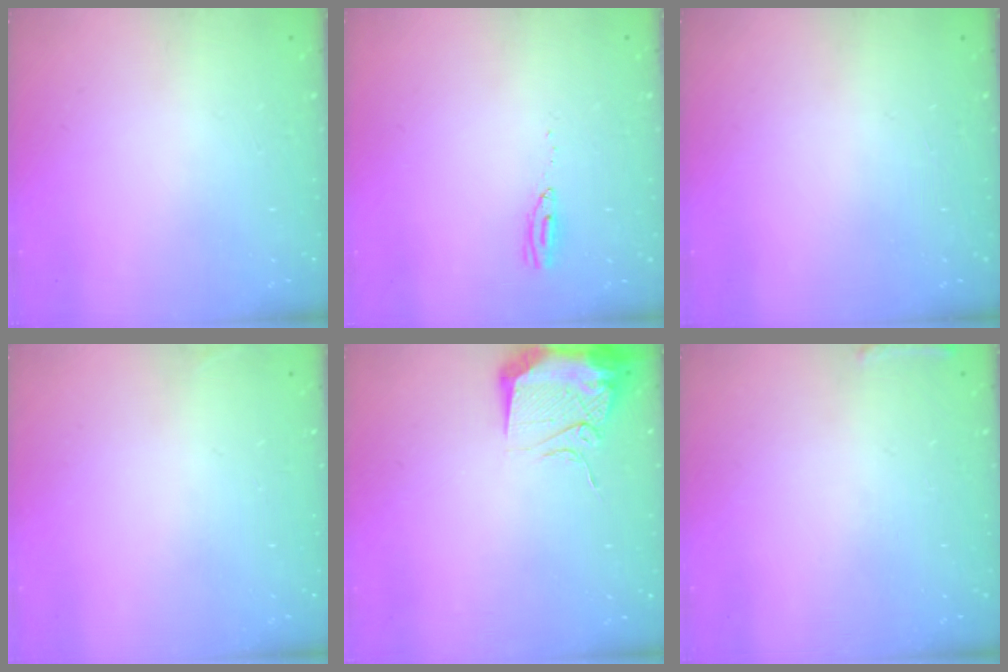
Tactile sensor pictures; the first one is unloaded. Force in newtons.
{"total": 3.6, "press": 3.4, "slide": 1.3}
{"total": 0.9, "press": 0.0, "slide": 0.9}
{"total": 2.7, "press": 2.6, "slide": 1.0}
{"total": 12.6, "press": 12.5, "slide": 1.2}
{"total": 4.7, "press": 4.6, "slide": 0.9}